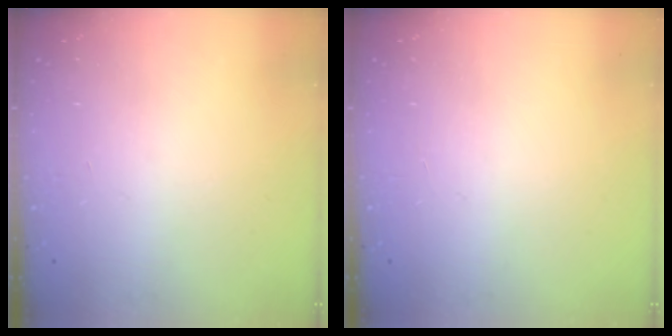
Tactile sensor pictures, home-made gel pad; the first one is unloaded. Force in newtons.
{"total": 0.0}